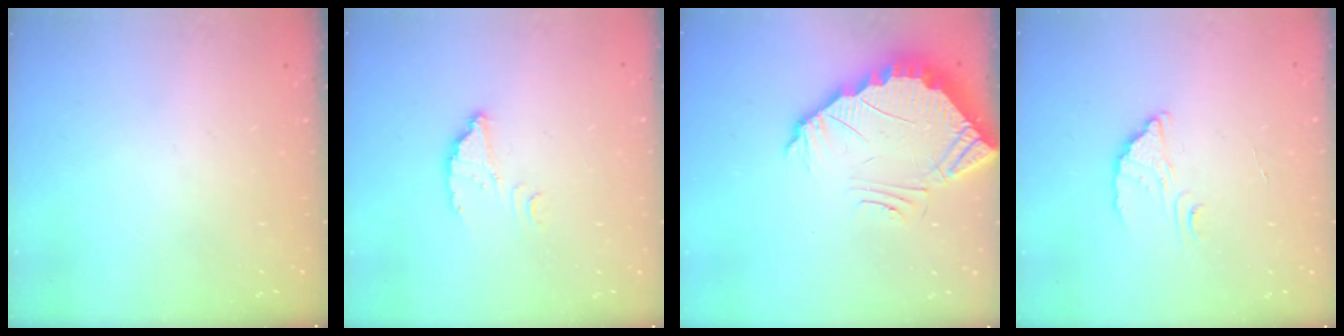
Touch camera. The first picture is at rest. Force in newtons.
{"total": 2.6, "press": 2.6, "slide": 0.2}
{"total": 5.0, "press": 5.0, "slide": 0.3}
{"total": 2.4, "press": 2.4, "slide": 0.1}